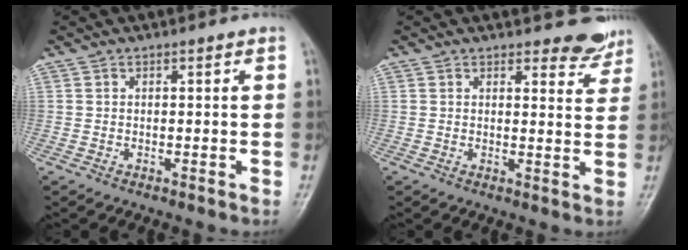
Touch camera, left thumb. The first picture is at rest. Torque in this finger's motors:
{"motor_torque": [0.01, -0.10, 0.12, -0.05, 0.04]}